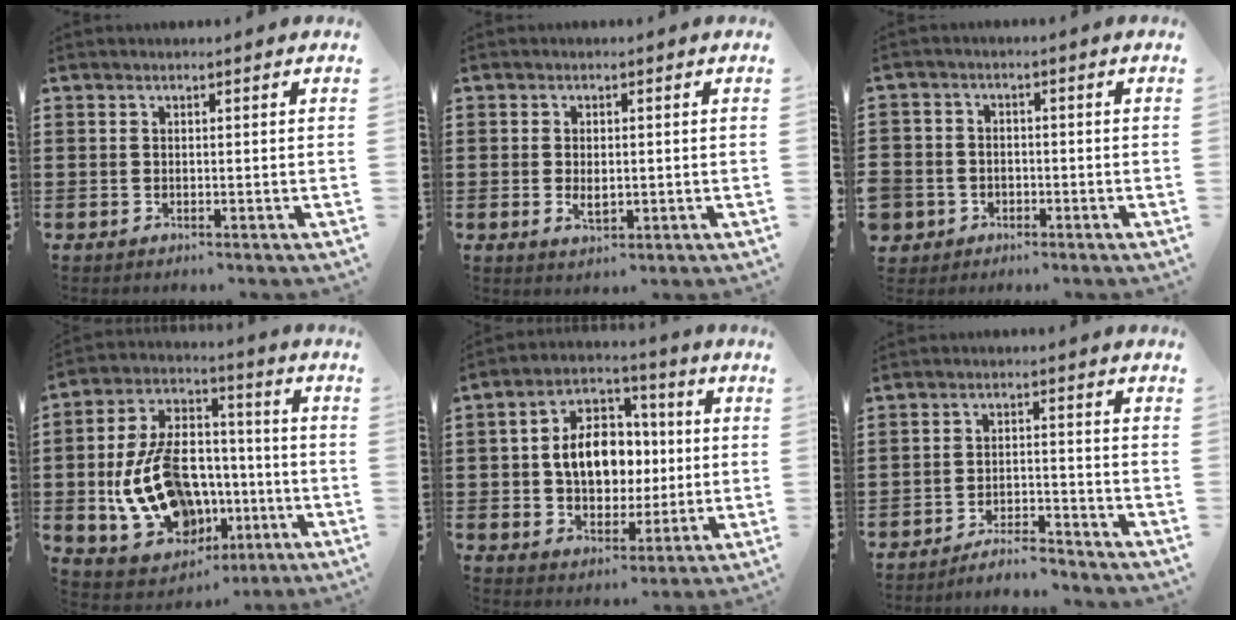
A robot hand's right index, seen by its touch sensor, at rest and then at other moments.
{"total": 2.3, "force": [-0.2, 1.2, 2.0], "torque": [-0.030, 0.000, -0.005]}
{"total": 3.3, "force": [-1.6, 2.8, 0.3], "torque": [-0.024, 0.005, -0.039]}
{"total": 16.5, "force": [-3.0, 11.6, 11.4], "torque": [-0.259, 0.002, -0.050]}
{"total": 9.9, "force": [0.2, 7.2, 6.9], "torque": [-0.128, 0.016, 0.000]}
{"total": 4.0, "force": [-4.0, 0.3, 0.7], "torque": [-0.016, 0.008, -0.082]}